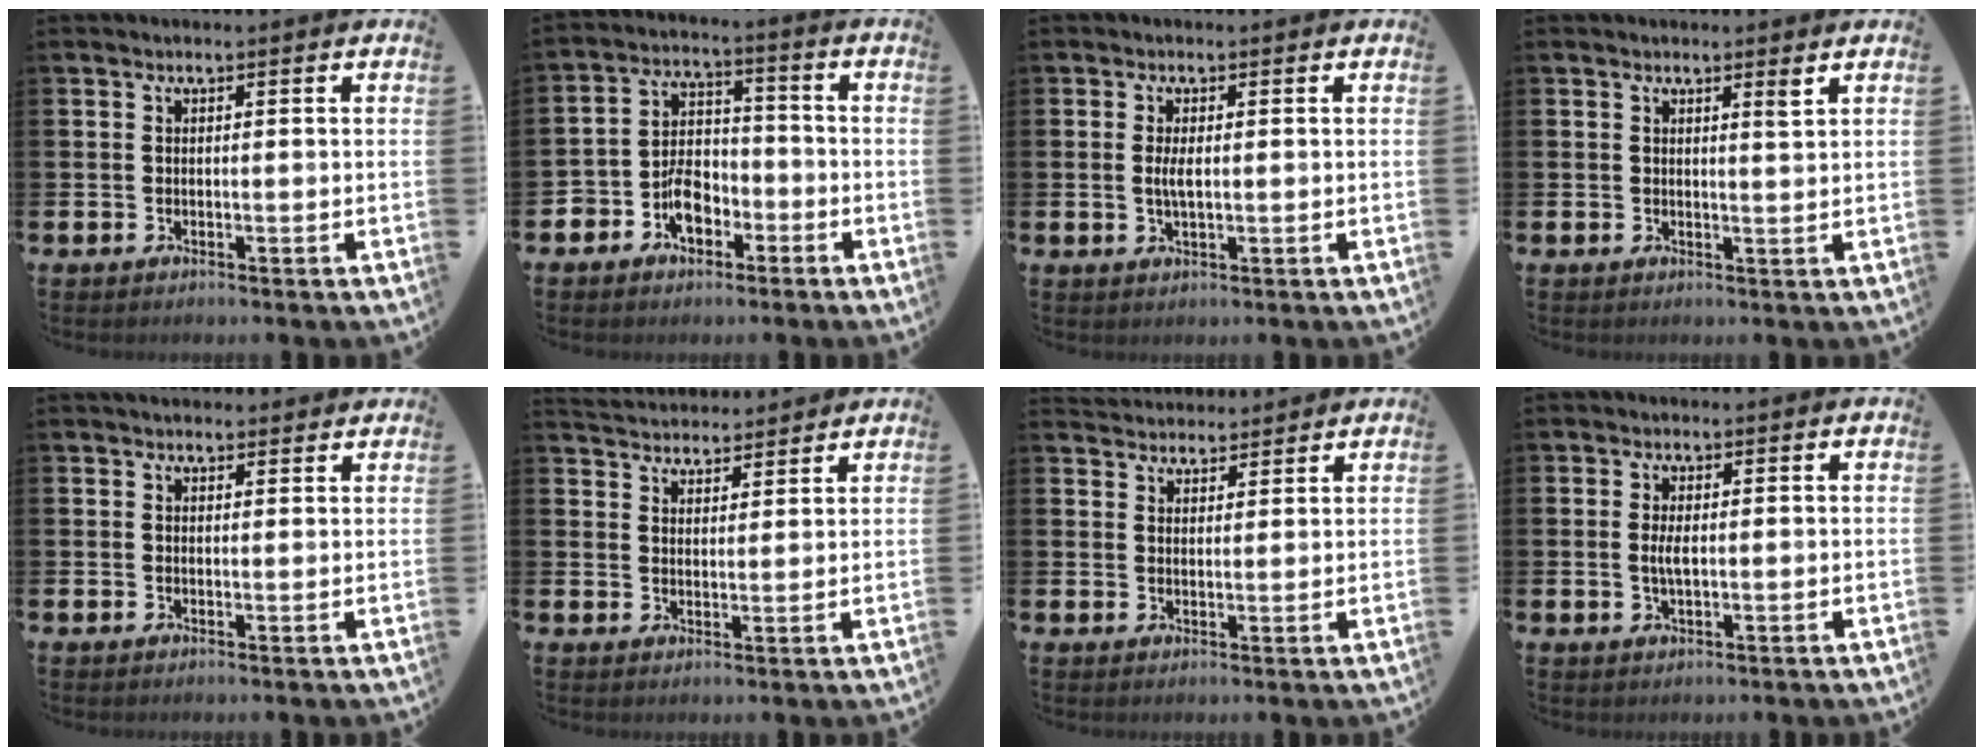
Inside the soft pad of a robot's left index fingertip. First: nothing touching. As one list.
[{"total": 6.1, "force": [-3.1, 4.0, 3.4], "torque": [-0.067, 0.013, -0.060]}, {"total": 2.4, "force": [0.1, 0.8, 2.3], "torque": [-0.038, -0.001, -0.001]}, {"total": 1.8, "force": [1.5, -0.1, 1.0], "torque": [-0.008, -0.008, 0.024]}, {"total": 1.8, "force": [1.7, 0.5, 0.2], "torque": [0.006, -0.006, 0.028]}, {"total": 4.0, "force": [3.9, 0.7, -0.4], "torque": [-0.010, -0.019, 0.072]}, {"total": 3.3, "force": [3.2, 0.7, -0.4], "torque": [0.001, -0.016, 0.059]}, {"total": 2.4, "force": [0.1, 0.8, 2.2], "torque": [-0.036, -0.001, -0.001]}]